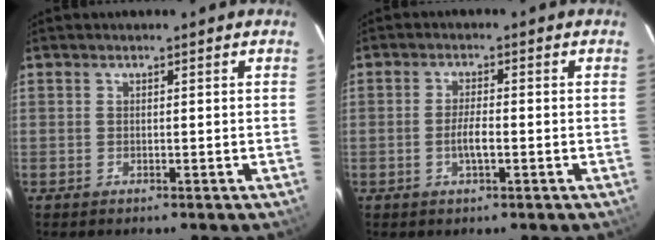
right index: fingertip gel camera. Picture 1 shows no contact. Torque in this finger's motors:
{"motor_torque": [0.46, -0.24, 0.16, 0.07]}